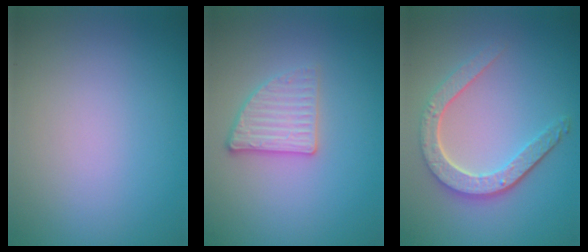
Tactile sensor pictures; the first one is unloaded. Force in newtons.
{"total": 2.7, "press": 2.5, "slide": 1.0}
{"total": 4.8, "press": 3.7, "slide": 3.1}